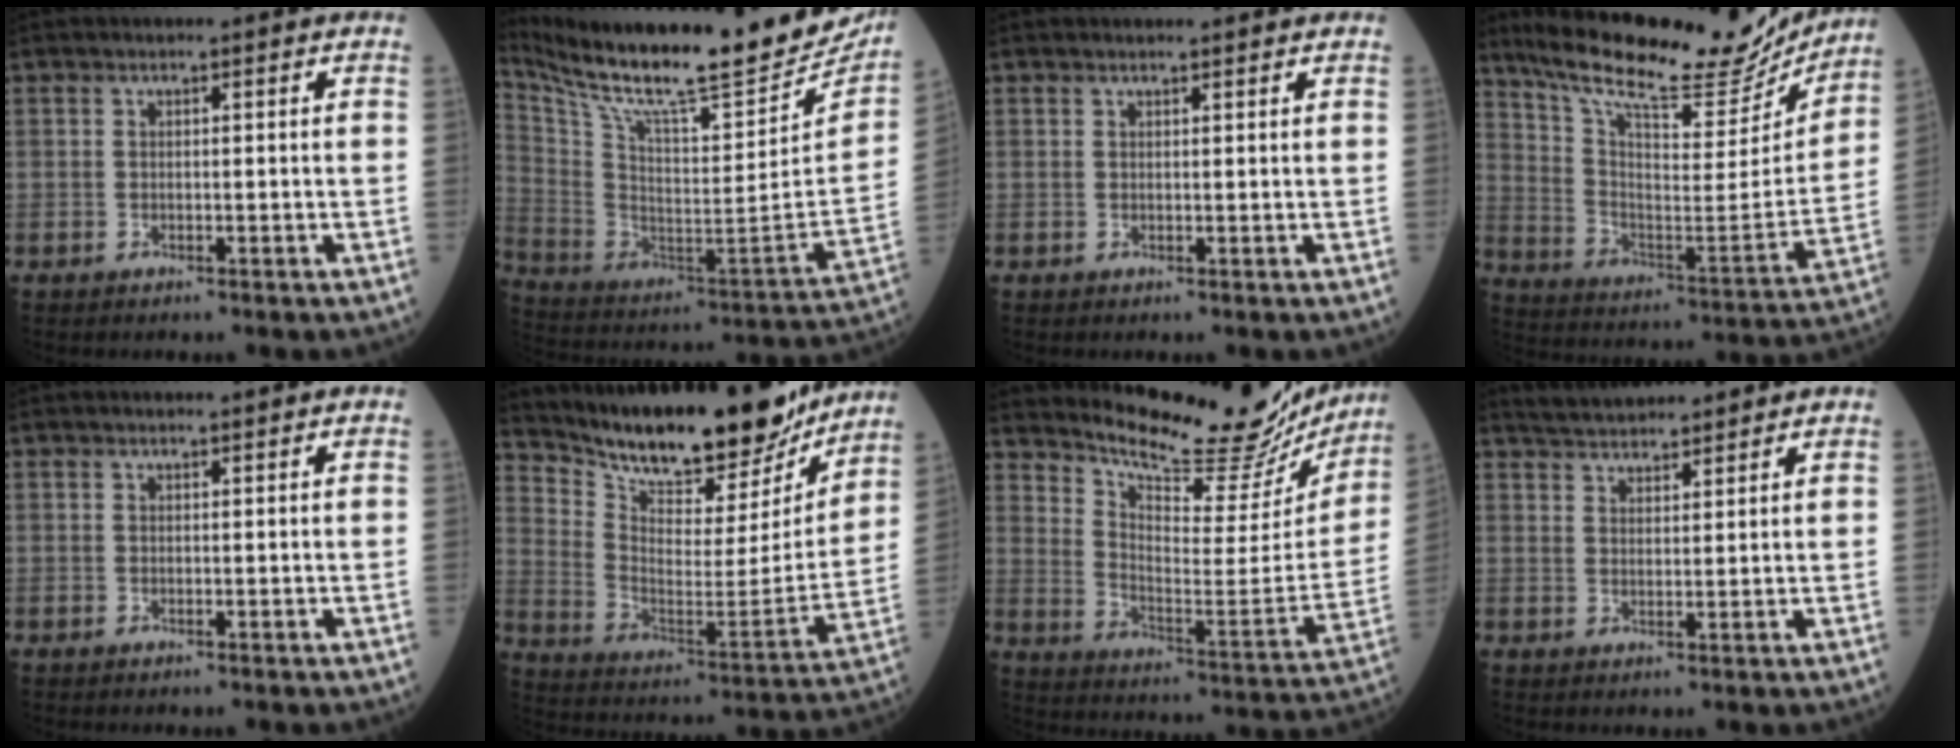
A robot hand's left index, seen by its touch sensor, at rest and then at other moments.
{"total": 31.4, "force": [27.6, 4.7, 14.2], "torque": [-0.273, -0.094, 0.403]}
{"total": 1.9, "force": [1.8, 0.1, 0.4], "torque": [-0.010, 0.007, 0.025]}
{"total": 25.2, "force": [21.9, 5.2, 11.3], "torque": [-0.193, -0.025, 0.321]}
{"total": 0.0}
{"total": 23.3, "force": [20.6, 5.2, 9.5], "torque": [-0.168, -0.032, 0.311]}
{"total": 23.8, "force": [22.2, 4.1, 7.7], "torque": [-0.125, -0.076, 0.294]}
{"total": 6.6, "force": [6.2, 1.3, 1.8], "torque": [-0.034, 0.029, 0.104]}